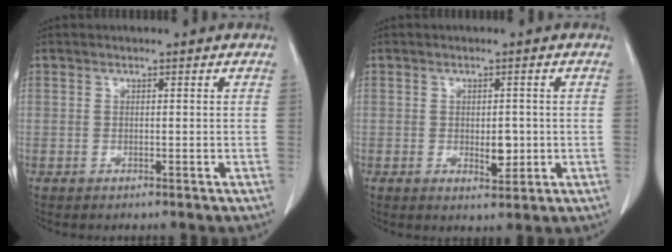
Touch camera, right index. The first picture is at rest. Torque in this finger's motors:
{"motor_torque": [0.36, 0.26, 0.23, 0.03]}